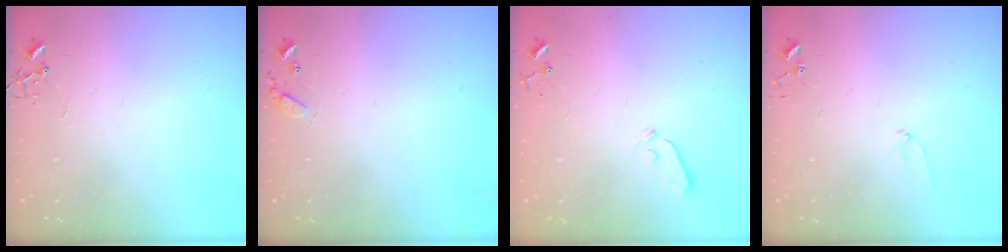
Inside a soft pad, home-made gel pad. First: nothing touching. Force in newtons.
{"total": 7.7, "press": 7.6, "slide": 0.5}
{"total": 3.6, "press": 3.5, "slide": 0.7}
{"total": 6.6, "press": 6.6, "slide": 0.8}